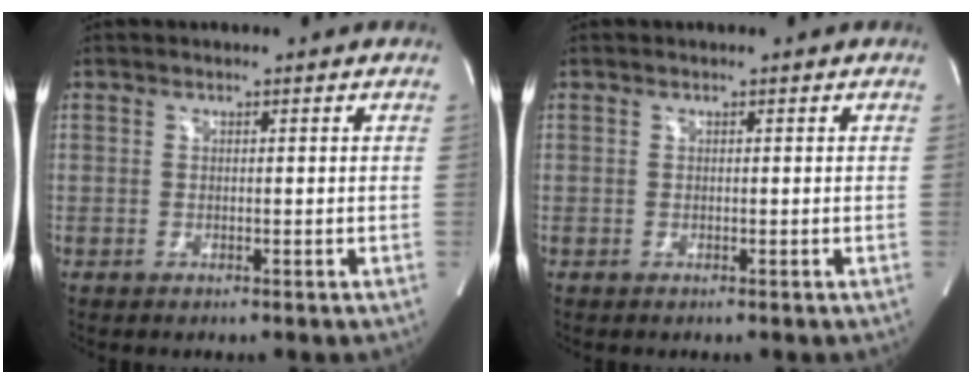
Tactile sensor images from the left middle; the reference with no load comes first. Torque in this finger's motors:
{"motor_torque": [0.31, -0.45, 0.15, 0.02]}